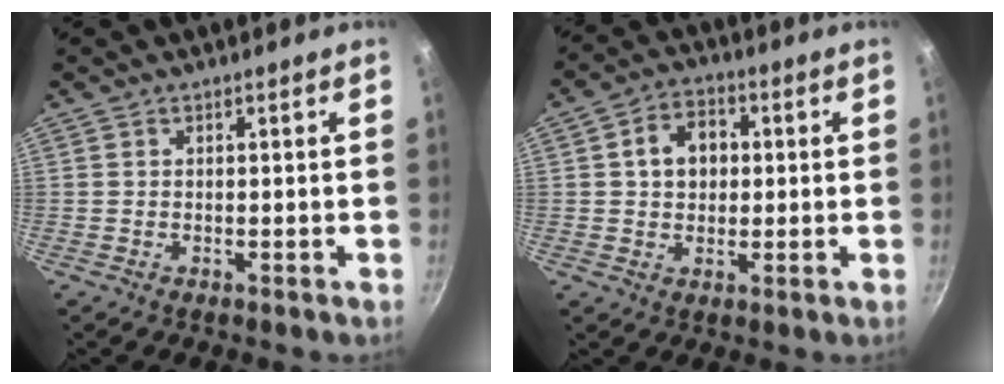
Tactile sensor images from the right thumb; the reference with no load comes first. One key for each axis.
{"total": 7.6, "fx": 1.1, "fy": 5.9, "fz": 4.7, "tx": -0.049, "ty": 0.012, "tz": 0.012}